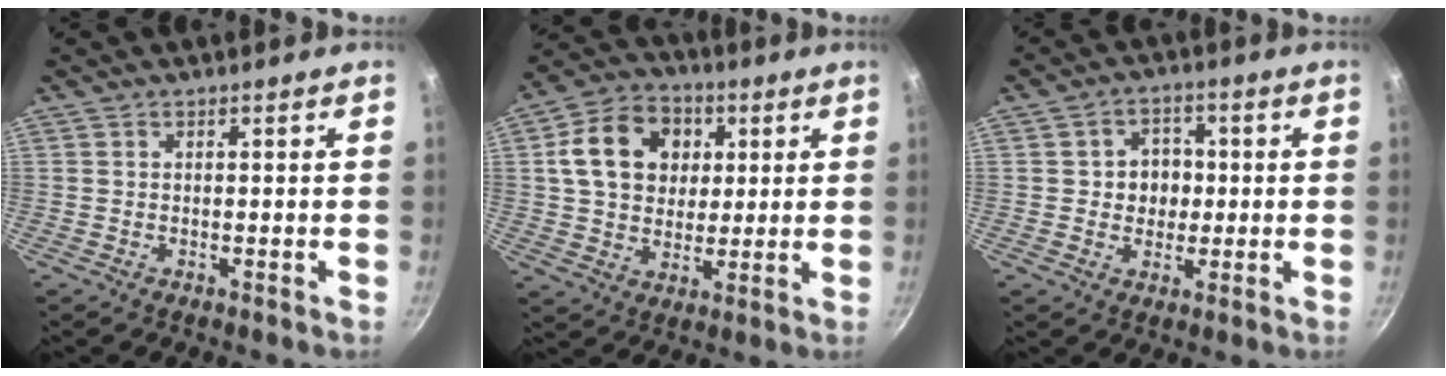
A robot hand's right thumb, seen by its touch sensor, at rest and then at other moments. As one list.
[{"total": 14.8, "force": [3.7, 11.7, 8.3], "torque": [-0.116, 0.010, 0.053]}, {"total": 6.3, "force": [0.2, 5.4, 3.2], "torque": [-0.016, 0.004, -0.003]}]